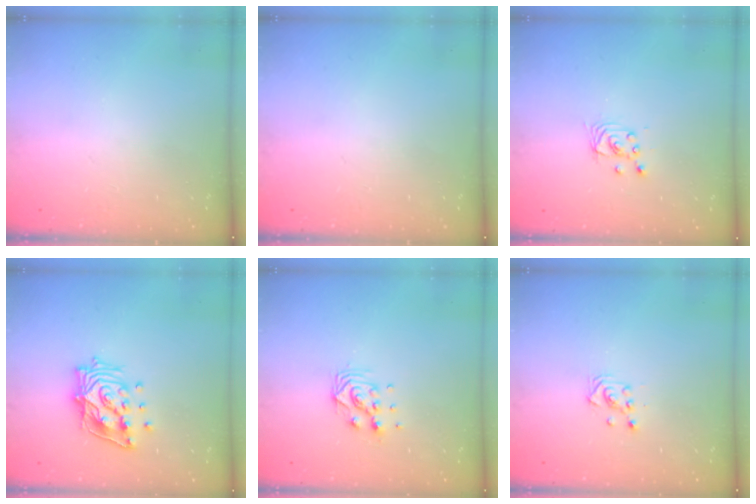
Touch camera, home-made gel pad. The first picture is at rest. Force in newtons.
{"total": 0.0}
{"total": 2.9, "press": 2.9, "slide": 0.2}
{"total": 14.9, "press": 14.8, "slide": 2.0}
{"total": 7.8, "press": 7.8, "slide": 0.7}
{"total": 3.1, "press": 3.1, "slide": 0.2}